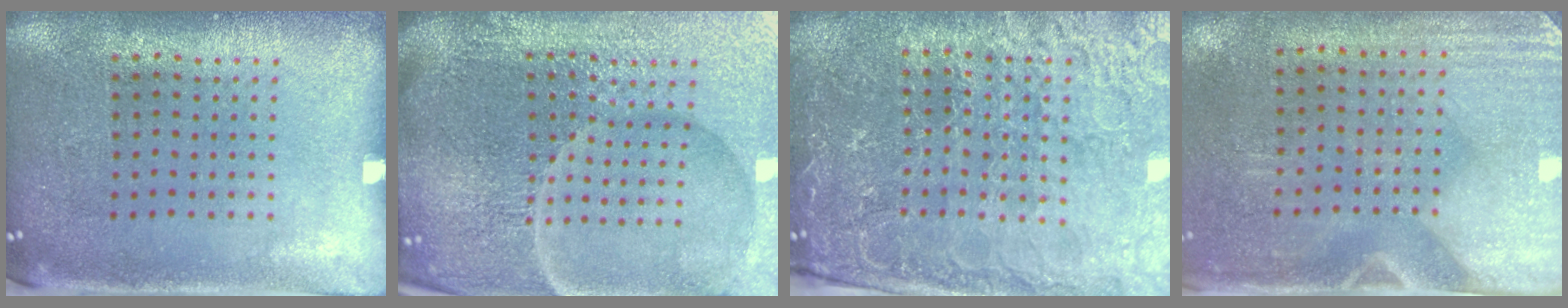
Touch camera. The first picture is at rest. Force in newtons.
{"total": 7.1, "press": 6.2, "slide": 3.4}
{"total": 4.6, "press": 4.4, "slide": 1.3}
{"total": 3.0, "press": 2.6, "slide": 1.5}